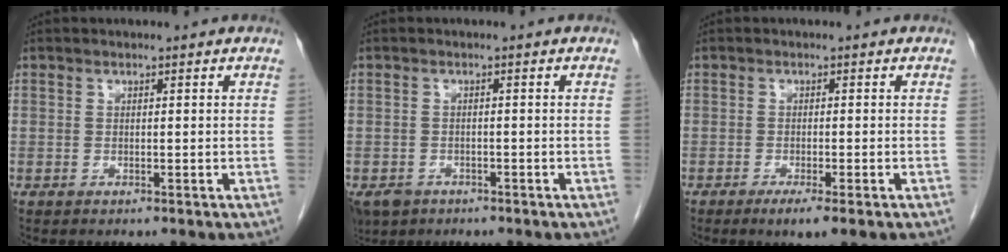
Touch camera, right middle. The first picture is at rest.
{"total": 4.2, "force": [-2.8, 2.9, 1.3], "torque": [-0.025, -0.001, -0.044]}
{"total": 3.4, "force": [-1.9, -0.4, 2.7], "torque": [-0.042, -0.012, -0.032]}